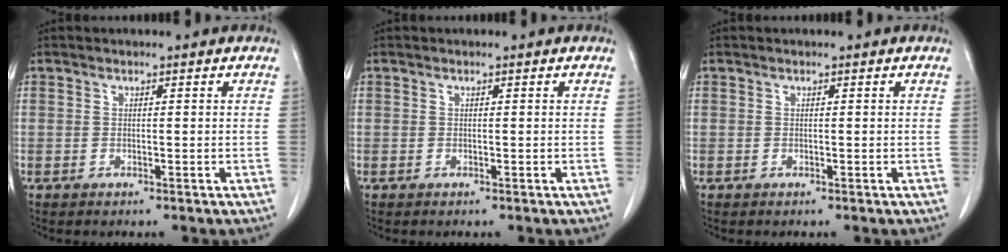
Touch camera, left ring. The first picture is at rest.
{"total": 0.0}
{"total": 0.0}